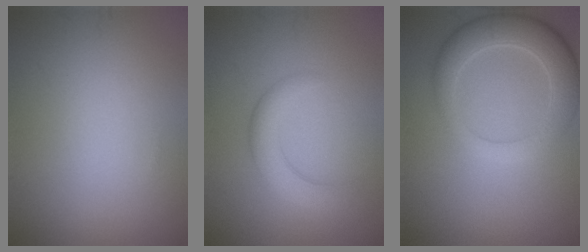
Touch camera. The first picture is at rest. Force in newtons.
{"total": 3.0, "press": 3.0, "slide": 0.3}
{"total": 5.3, "press": 5.3, "slide": 0.8}